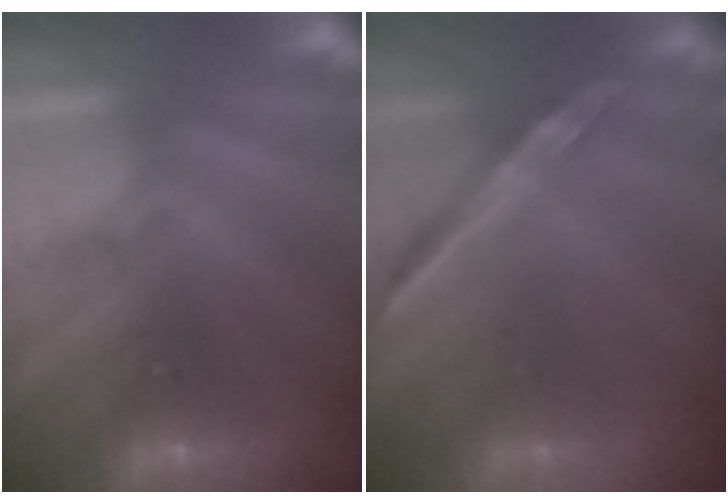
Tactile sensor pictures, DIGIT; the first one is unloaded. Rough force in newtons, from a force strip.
{"total": 1.7}